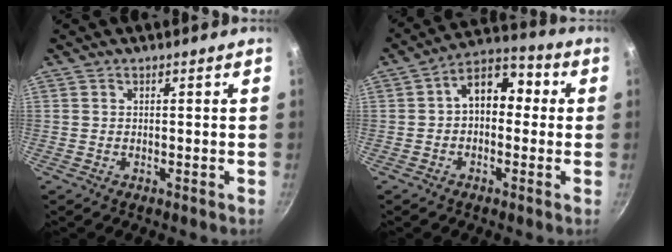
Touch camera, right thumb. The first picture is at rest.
{"total": 10.0, "force": [0.6, 6.6, 7.5], "torque": [-0.084, 0.037, -0.007]}